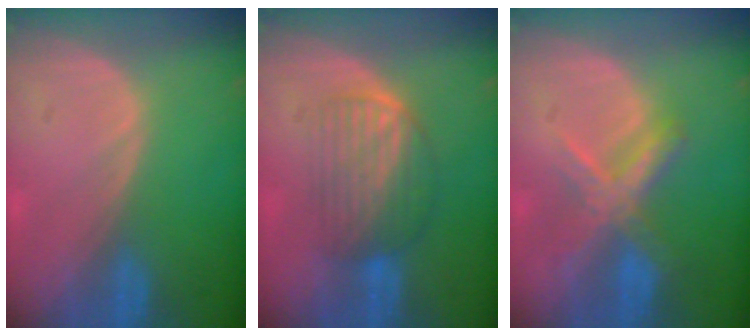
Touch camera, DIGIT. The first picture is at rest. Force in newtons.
{"total": 6.2, "press": 6.1, "slide": 1.4}
{"total": 7.2, "press": 6.1, "slide": 3.9}